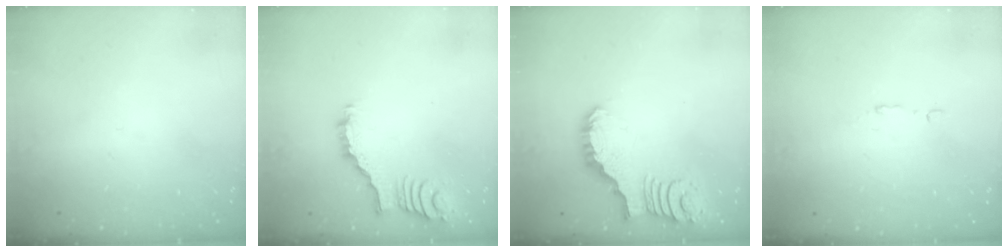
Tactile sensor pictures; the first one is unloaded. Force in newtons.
{"total": 2.5, "press": 2.4, "slide": 0.4}
{"total": 2.9, "press": 2.9, "slide": 0.1}
{"total": 2.9, "press": 2.9, "slide": 0.6}